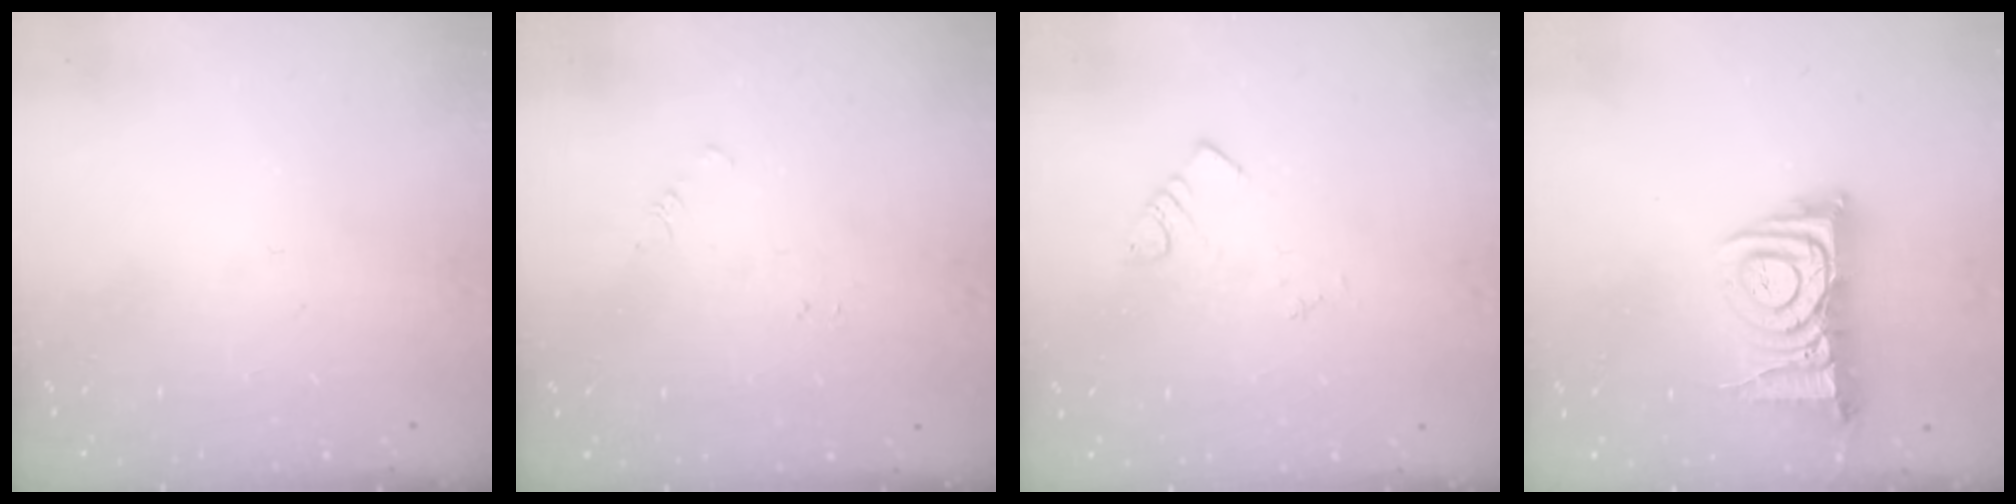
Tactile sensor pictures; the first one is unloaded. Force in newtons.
{"total": 2.2, "press": 2.2, "slide": 0.2}
{"total": 2.1, "press": 2.0, "slide": 0.4}
{"total": 10.5, "press": 10.4, "slide": 1.0}